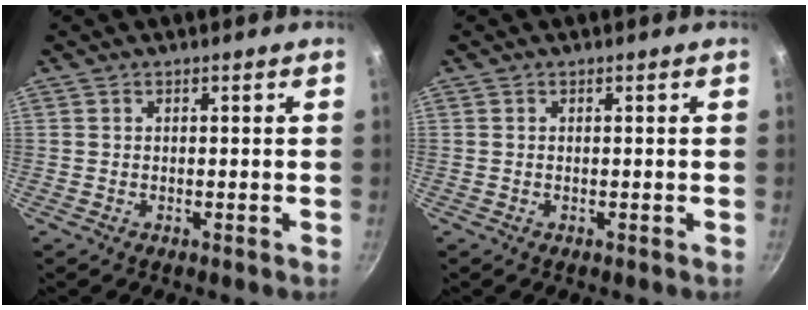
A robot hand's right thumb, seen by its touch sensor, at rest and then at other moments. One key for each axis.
{"total": 0.0}